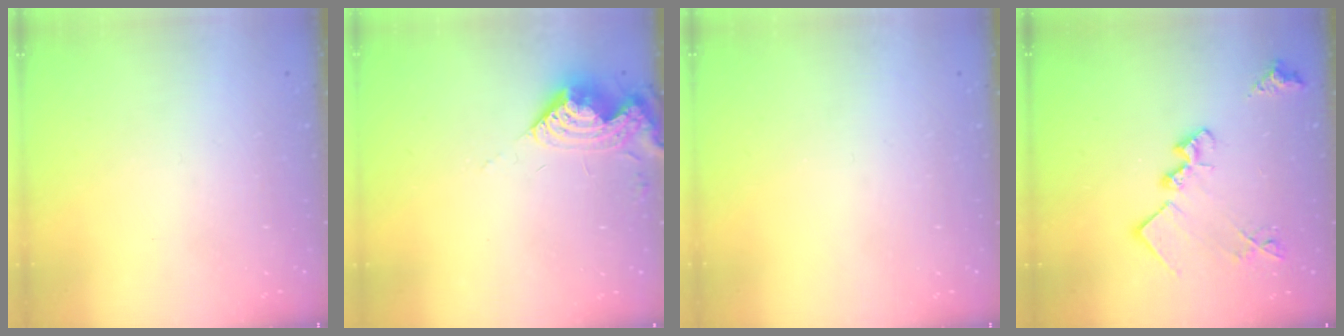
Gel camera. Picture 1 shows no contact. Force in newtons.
{"total": 10.1, "press": 10.1, "slide": 0.1}
{"total": 0.0}
{"total": 15.9, "press": 15.9, "slide": 0.8}